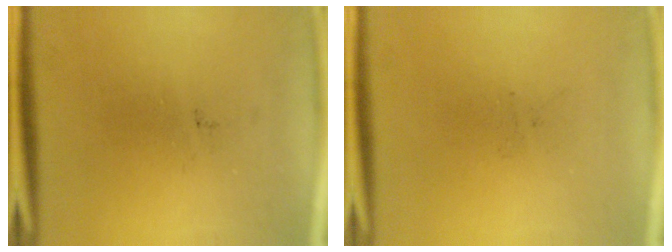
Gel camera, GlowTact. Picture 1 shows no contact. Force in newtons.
{"total": 0.0}